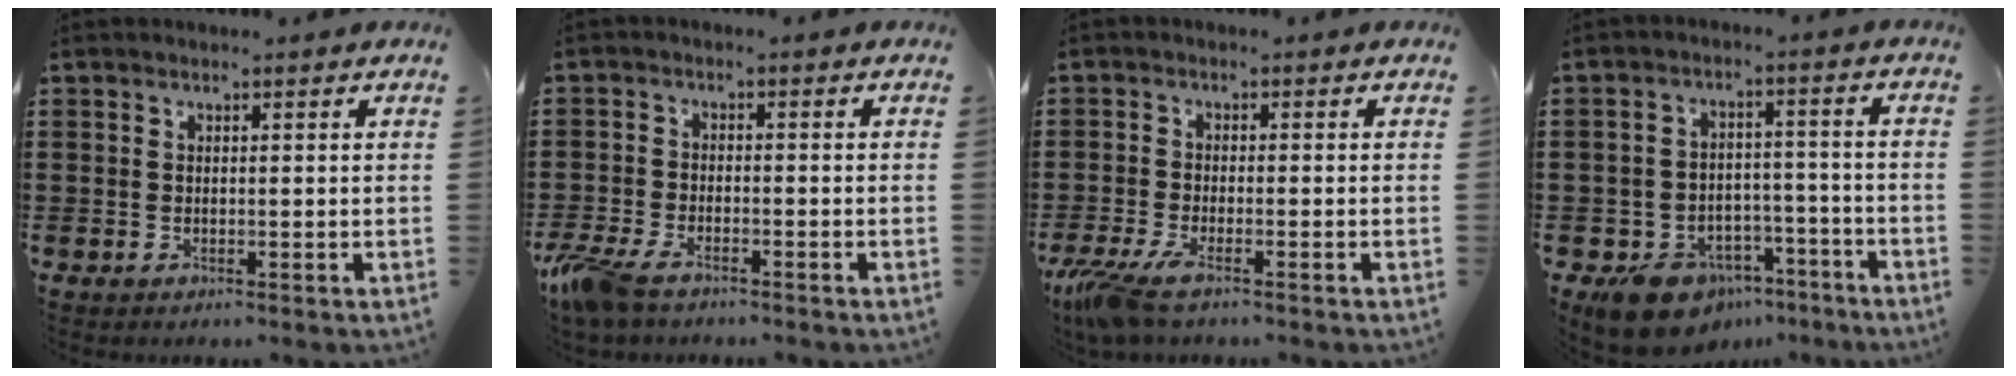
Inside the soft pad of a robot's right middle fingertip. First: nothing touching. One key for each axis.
{"total": 4.9, "fx": -3.9, "fy": 1.5, "fz": 2.6, "tx": -0.084, "ty": -0.012, "tz": -0.083}
{"total": 4.6, "fx": -3.5, "fy": 0.4, "fz": 3.0, "tx": -0.079, "ty": -0.021, "tz": -0.070}
{"total": 8.0, "fx": -6.3, "fy": 4.3, "fz": 2.4, "tx": -0.050, "ty": 0.030, "tz": -0.117}